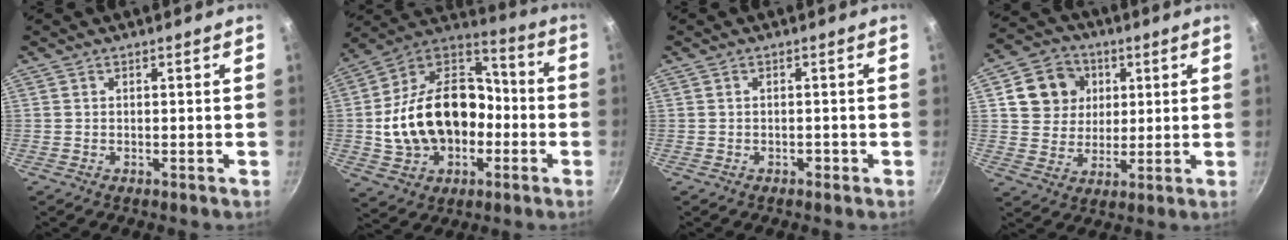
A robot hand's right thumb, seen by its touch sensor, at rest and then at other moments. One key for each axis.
{"total": 23.5, "fx": -3.3, "fy": 16.9, "fz": 16.0, "tx": -0.255, "ty": 0.068, "tz": -0.053}
{"total": 0.7, "fx": -0.4, "fy": 0.5, "fz": 0.3, "tx": -0.002, "ty": 0.008, "tz": -0.004}
{"total": 11.1, "fx": 3.4, "fy": 9.7, "fz": 4.2, "tx": -0.048, "ty": 0.005, "tz": 0.055}